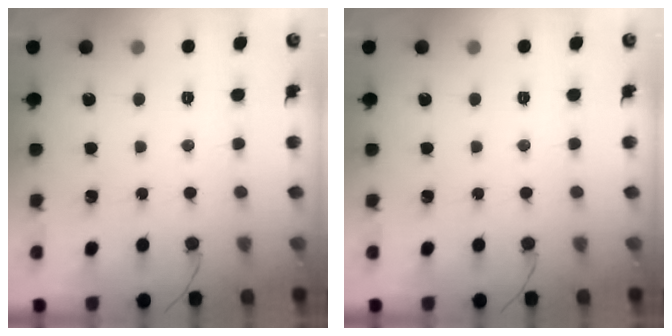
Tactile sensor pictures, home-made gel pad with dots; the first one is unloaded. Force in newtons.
{"total": 0.0}